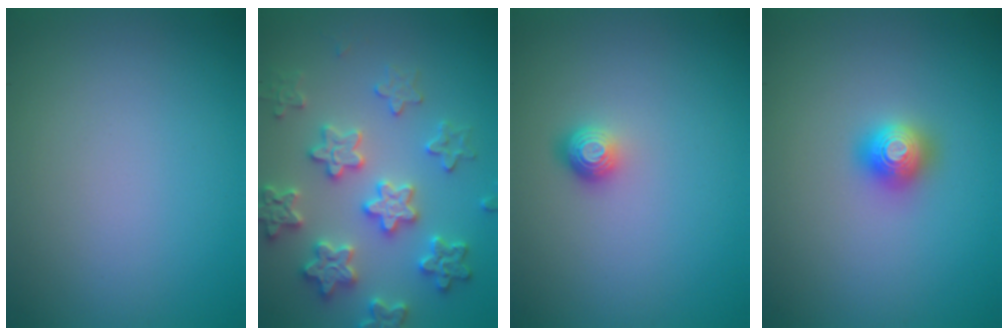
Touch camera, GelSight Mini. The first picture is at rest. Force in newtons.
{"total": 5.9, "press": 5.8, "slide": 1.2}
{"total": 1.5, "press": 1.1, "slide": 1.0}
{"total": 2.0, "press": 2.0, "slide": 0.2}